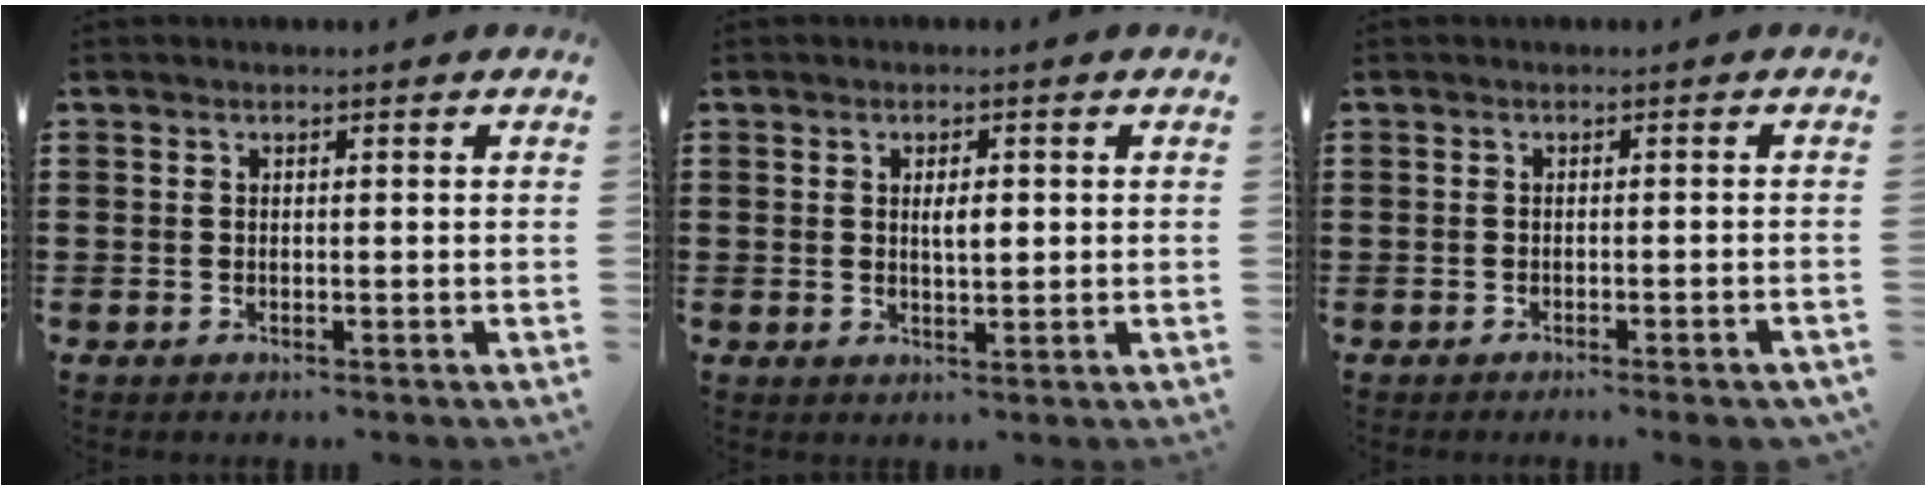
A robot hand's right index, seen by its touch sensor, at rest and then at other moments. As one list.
[{"total": 2.5, "force": [0.4, 0.8, 2.3], "torque": [-0.038, 0.000, 0.003]}, {"total": 1.3, "force": [-1.0, -0.2, 0.8], "torque": [-0.015, -0.003, -0.018]}]